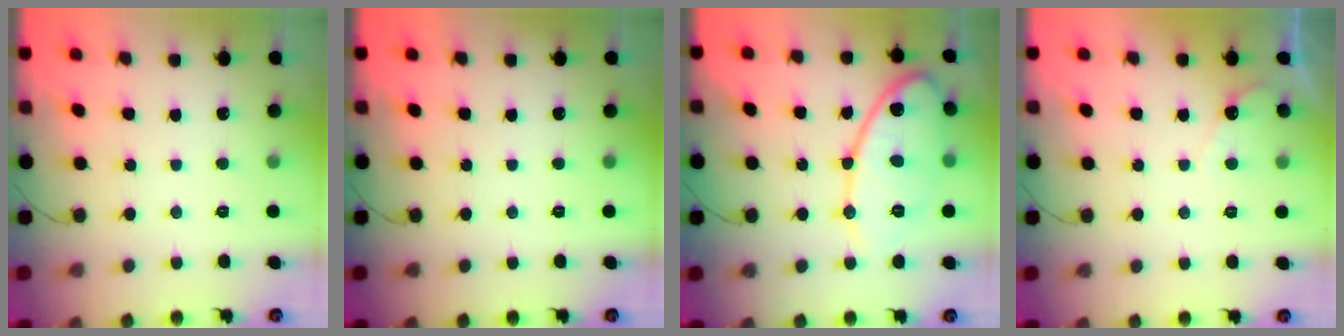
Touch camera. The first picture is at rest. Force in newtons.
{"total": 0.0}
{"total": 13.4, "press": 13.4, "slide": 1.2}
{"total": 3.4, "press": 3.4, "slide": 0.2}